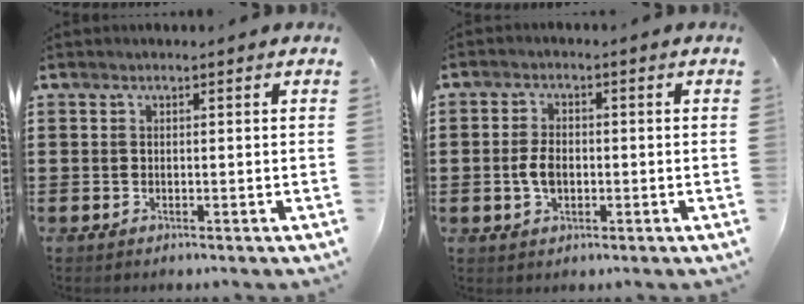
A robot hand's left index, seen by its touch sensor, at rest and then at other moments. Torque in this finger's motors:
{"motor_torque": [0.85, 0.91, 0.45, 0.08]}